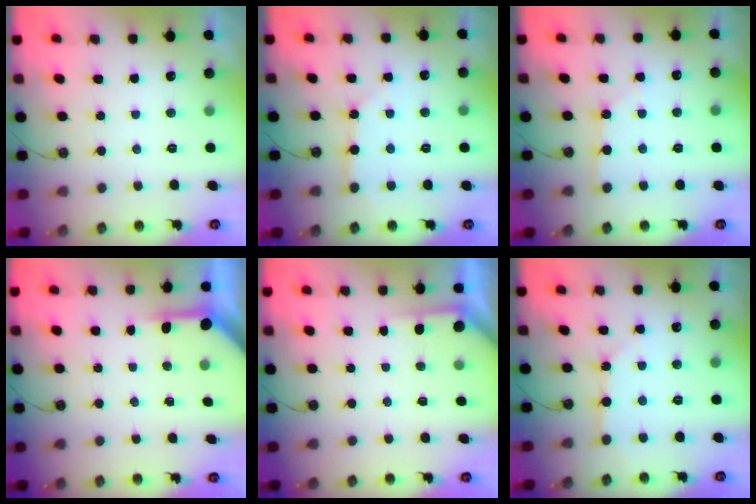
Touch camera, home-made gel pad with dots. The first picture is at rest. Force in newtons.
{"total": 2.7, "press": 2.7, "slide": 0.4}
{"total": 2.2, "press": 2.2, "slide": 0.4}
{"total": 3.9, "press": 3.9, "slide": 0.5}
{"total": 2.7, "press": 2.7, "slide": 0.3}
{"total": 2.7, "press": 2.7, "slide": 0.4}